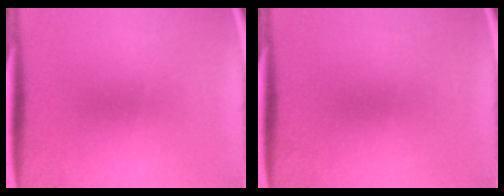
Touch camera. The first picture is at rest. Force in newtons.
{"total": 0.0}